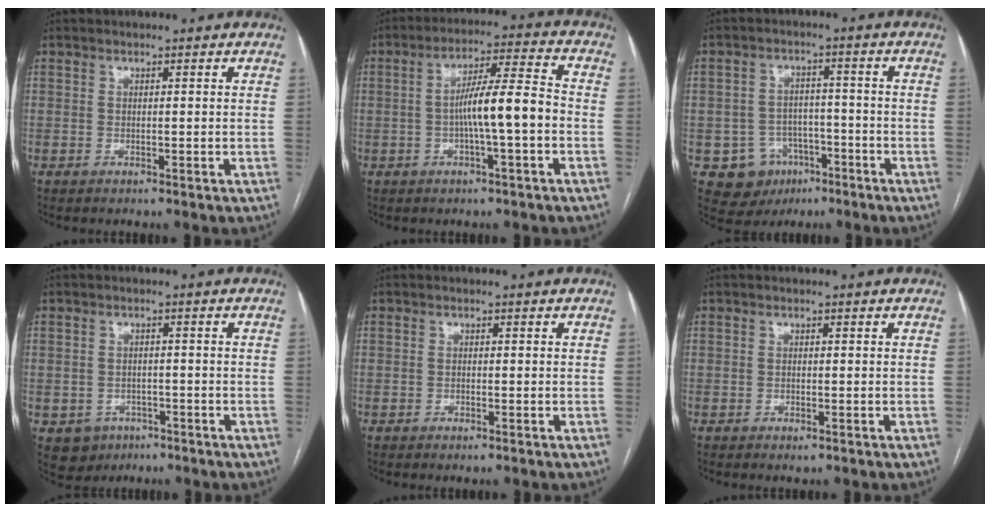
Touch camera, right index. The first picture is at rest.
{"total": 9.0, "force": [-1.6, 0.4, 8.8], "torque": [-0.154, 0.019, -0.031]}
{"total": 8.1, "force": [-3.5, 7.1, 1.8], "torque": [-0.028, 0.013, -0.043]}
{"total": 4.5, "force": [-2.2, 3.8, 0.8], "torque": [-0.007, 0.007, -0.026]}
{"total": 0.7, "force": [-0.5, 0.2, 0.5], "torque": [-0.006, 0.000, -0.006]}
{"total": 0.9, "force": [-0.5, 0.3, 0.6], "torque": [-0.007, -0.001, -0.005]}